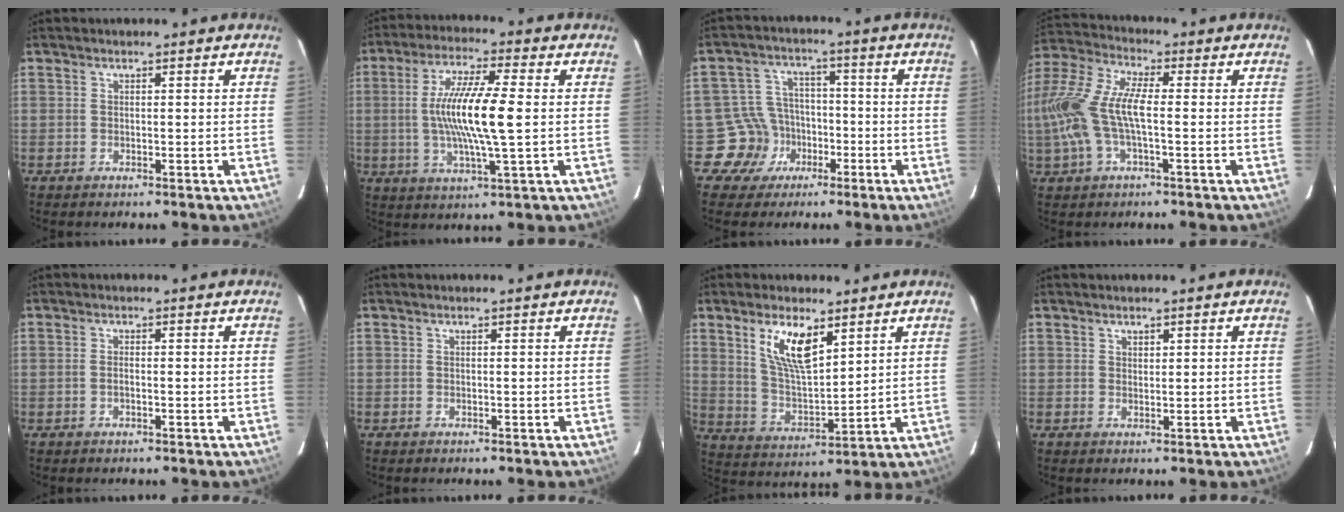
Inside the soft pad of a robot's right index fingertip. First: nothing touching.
{"total": 13.5, "force": [0.1, 1.5, 13.4], "torque": [-0.253, -0.001, 0.000]}
{"total": 8.4, "force": [-4.2, 7.2, 0.3], "torque": [-0.026, 0.028, -0.065]}
{"total": 16.4, "force": [-1.8, 6.3, 15.0], "torque": [-0.308, 0.005, -0.042]}
{"total": 0.9, "force": [-0.3, 0.4, 0.8], "torque": [-0.018, 0.002, -0.006]}
{"total": 0.0}
{"total": 10.4, "force": [5.7, 3.7, 7.8], "torque": [-0.144, 0.000, 0.119]}
{"total": 1.1, "force": [0.8, 0.7, 0.2], "torque": [-0.001, 0.002, 0.014]}